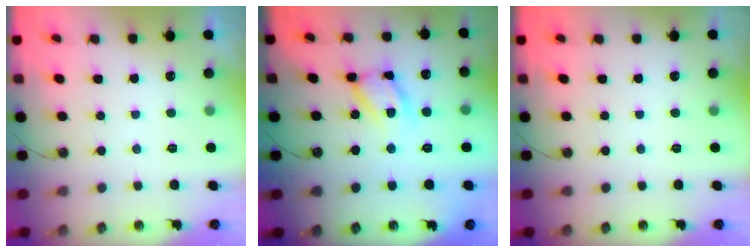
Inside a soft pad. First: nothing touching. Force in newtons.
{"total": 14.0, "press": 14.0, "slide": 0.7}
{"total": 0.0}